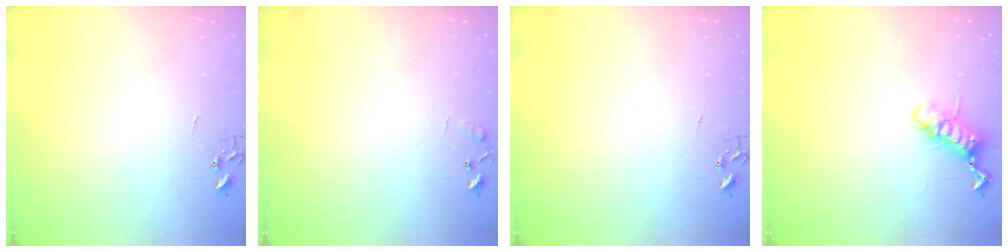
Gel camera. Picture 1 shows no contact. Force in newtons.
{"total": 5.8, "press": 5.8, "slide": 0.5}
{"total": 0.0}
{"total": 11.7, "press": 11.6, "slide": 1.2}